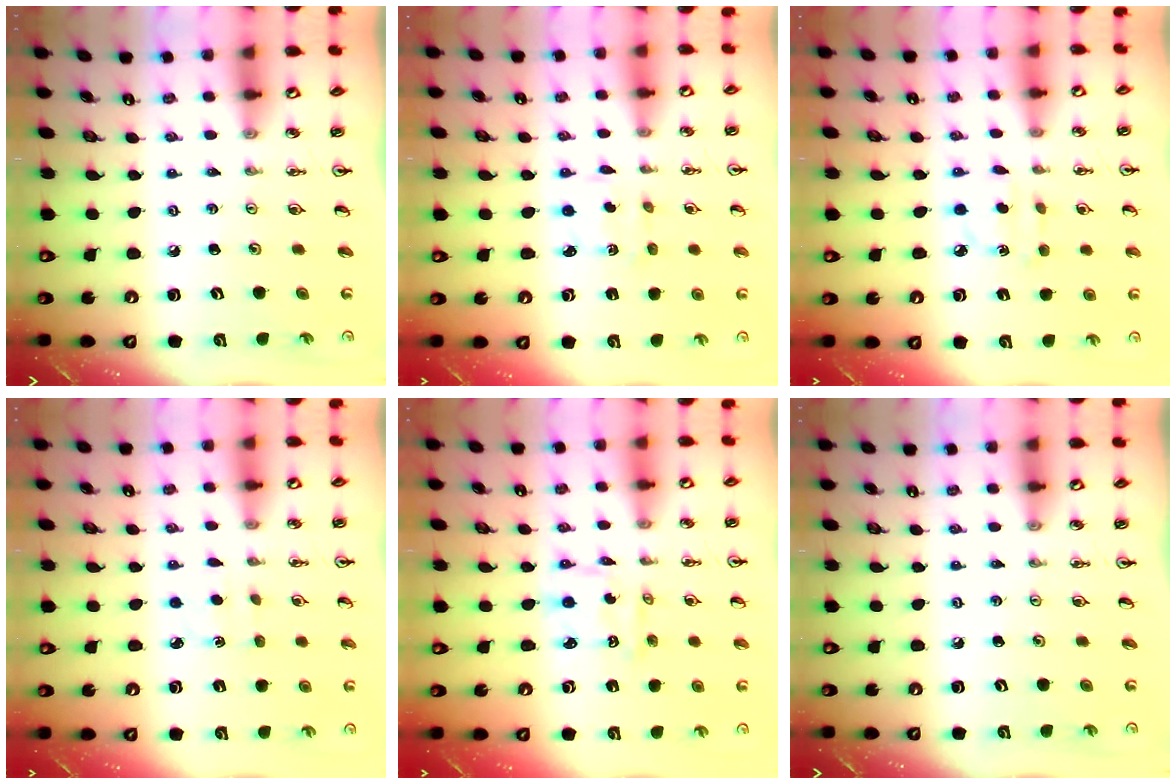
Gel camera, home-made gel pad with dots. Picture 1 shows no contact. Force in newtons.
{"total": 2.7, "press": 2.7, "slide": 0.5}
{"total": 2.8, "press": 2.8, "slide": 0.4}
{"total": 2.3, "press": 2.3, "slide": 0.3}
{"total": 2.1, "press": 2.1, "slide": 0.1}
{"total": 0.0}